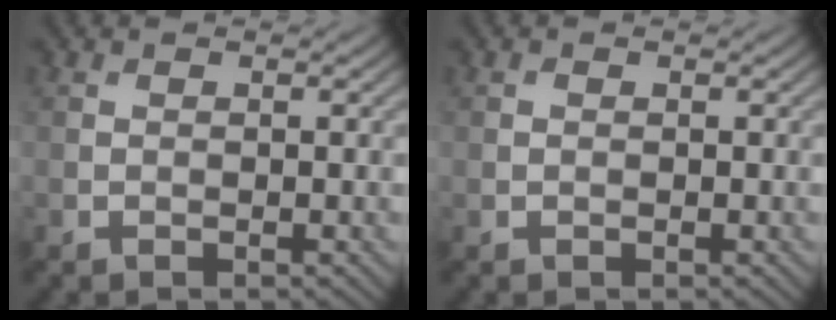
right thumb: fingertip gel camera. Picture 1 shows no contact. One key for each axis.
{"total": 0.0}